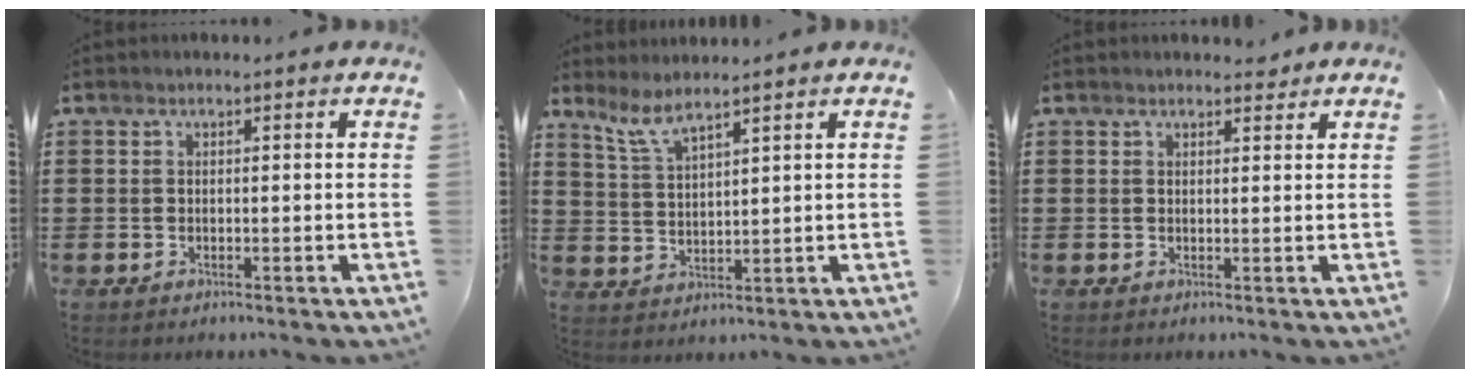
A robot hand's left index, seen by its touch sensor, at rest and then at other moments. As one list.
[{"total": 4.6, "force": [3.8, 0.5, 2.5], "torque": [-0.062, -0.013, 0.069]}, {"total": 1.5, "force": [1.4, 0.5, 0.3], "torque": [-0.001, 0.000, 0.025]}]